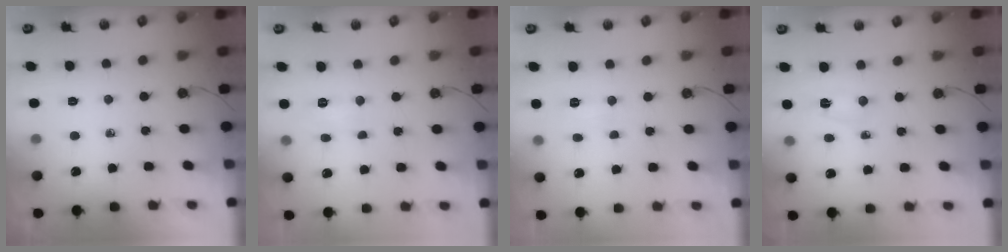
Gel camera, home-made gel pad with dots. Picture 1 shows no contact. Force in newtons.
{"total": 3.8, "press": 3.8, "slide": 0.3}
{"total": 3.9, "press": 3.9, "slide": 0.4}
{"total": 2.2, "press": 2.1, "slide": 0.6}